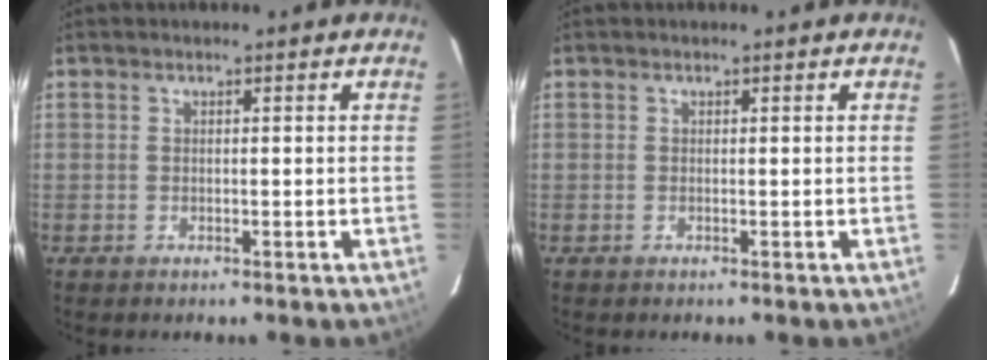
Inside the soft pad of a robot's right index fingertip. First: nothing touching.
{"total": 0.0}